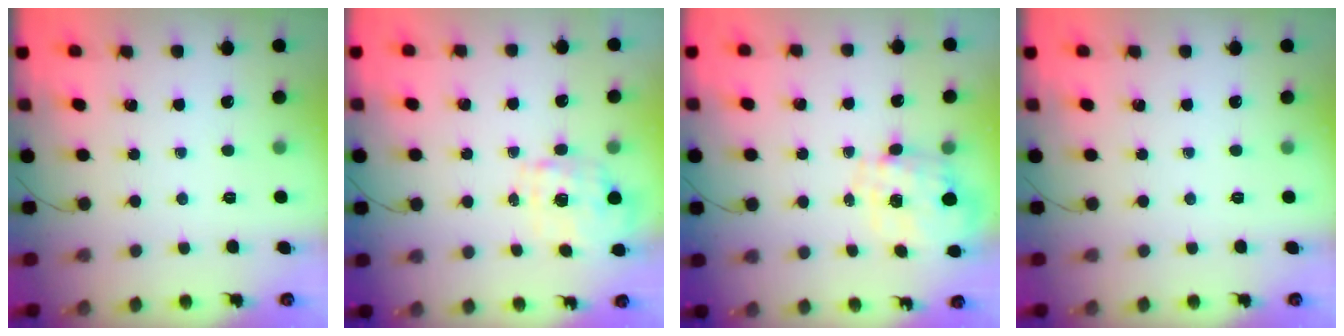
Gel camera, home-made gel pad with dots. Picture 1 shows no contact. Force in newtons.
{"total": 1.8, "press": 1.7, "slide": 0.5}
{"total": 1.0, "press": 0.9, "slide": 0.5}
{"total": 0.0}